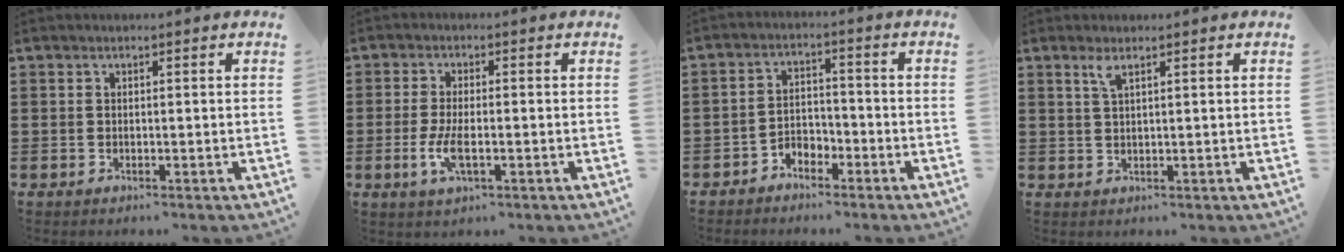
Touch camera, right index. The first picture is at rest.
{"total": 4.7, "force": [-1.3, 1.6, 4.3], "torque": [-0.098, -0.007, -0.030]}
{"total": 3.1, "force": [-2.8, 1.4, 0.4], "torque": [-0.014, 0.008, -0.057]}
{"total": 1.9, "force": [1.1, 0.2, 1.5], "torque": [-0.033, 0.002, 0.019]}